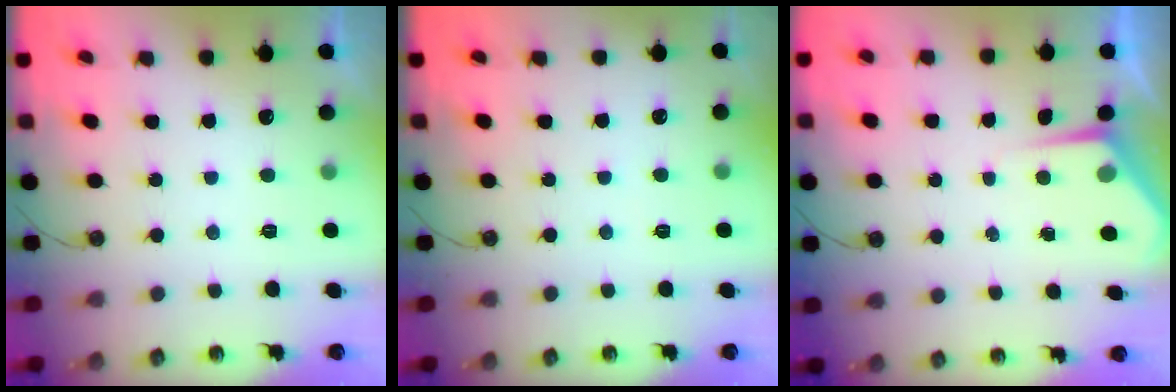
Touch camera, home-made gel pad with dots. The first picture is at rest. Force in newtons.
{"total": 3.0, "press": 2.9, "slide": 0.4}
{"total": 4.2, "press": 4.2, "slide": 0.5}